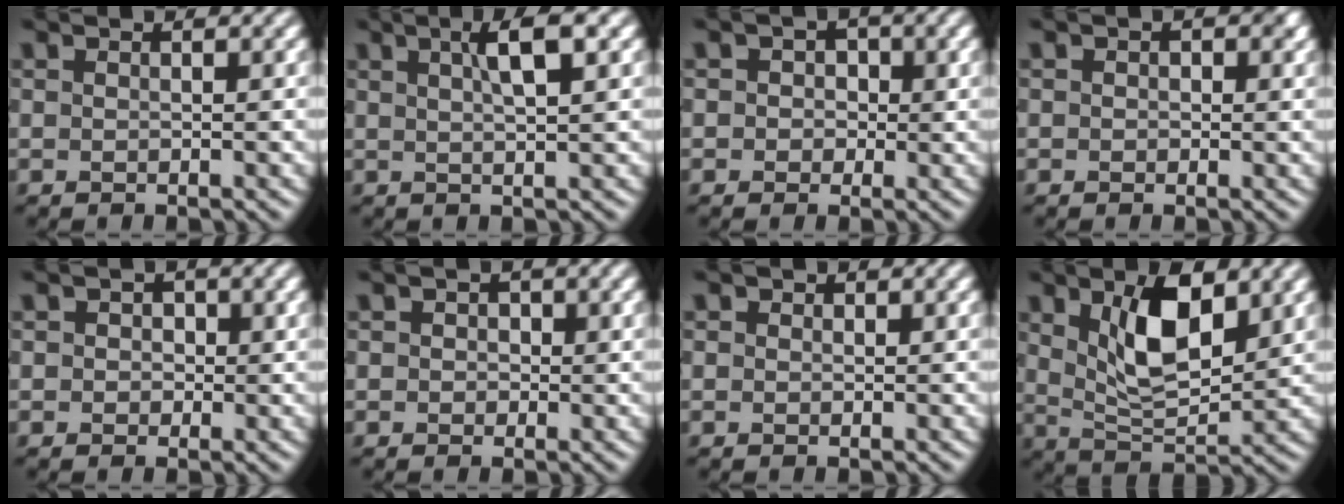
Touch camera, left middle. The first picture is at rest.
{"total": 3.1, "force": [1.6, 0.4, 2.6], "torque": [-0.036, 0.014, 0.023]}
{"total": 2.4, "force": [0.6, 2.3, 0.8], "torque": [0.022, 0.013, -0.014]}
{"total": 1.0, "force": [0.1, 1.0, 0.3], "torque": [0.004, -0.002, -0.002]}
{"total": 1.8, "force": [0.5, 1.6, 0.5], "torque": [0.016, 0.010, -0.010]}
{"total": 1.4, "force": [0.4, 1.3, 0.4], "torque": [0.014, 0.008, -0.008]}
{"total": 1.1, "force": [0.5, 1.0, 0.2], "torque": [0.010, 0.002, -0.007]}
{"total": 6.6, "force": [2.6, 2.8, 5.4], "torque": [-0.104, 0.002, 0.046]}